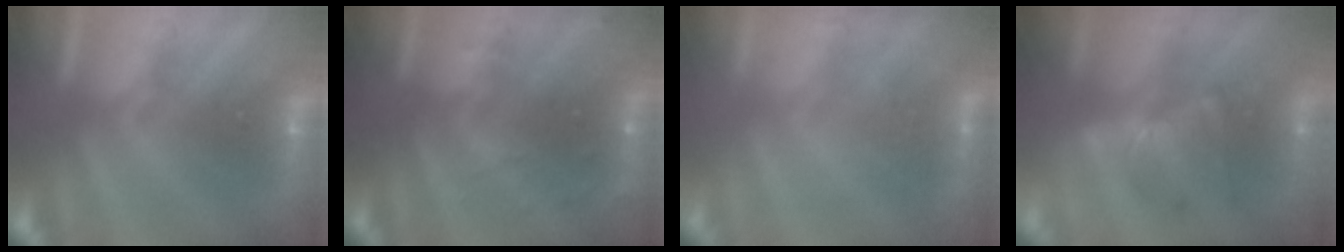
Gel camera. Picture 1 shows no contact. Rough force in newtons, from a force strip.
{"total": 3.0}
{"total": 3.0}
{"total": 2.9}